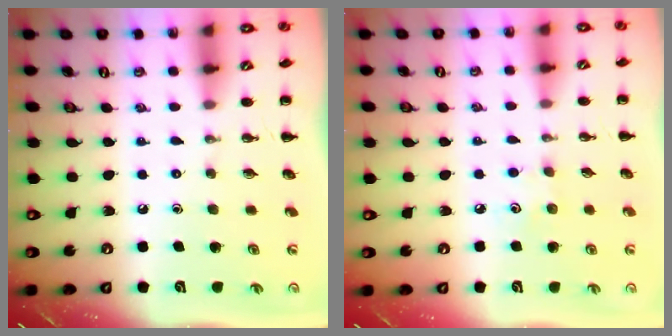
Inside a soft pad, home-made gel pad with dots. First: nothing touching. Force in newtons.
{"total": 4.3, "press": 4.1, "slide": 1.1}